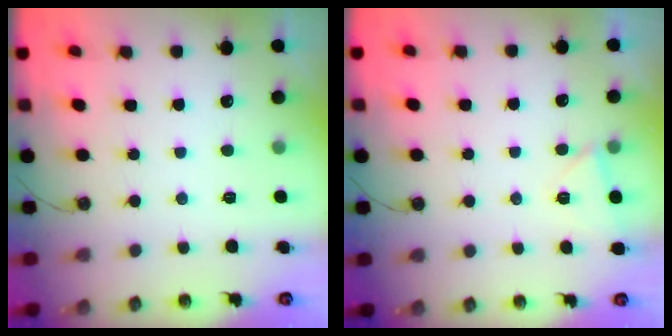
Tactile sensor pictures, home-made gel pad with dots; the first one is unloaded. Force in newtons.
{"total": 4.0, "press": 2.3, "slide": 3.2}